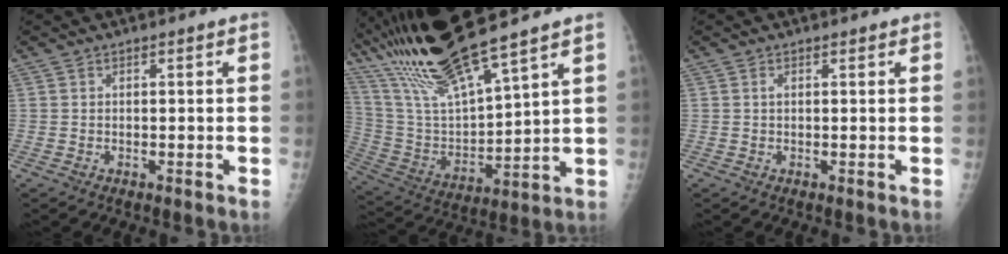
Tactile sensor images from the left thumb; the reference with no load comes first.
{"total": 20.5, "force": [16.0, 2.4, 12.6], "torque": [-0.225, -0.062, 0.316]}
{"total": 0.7, "force": [0.4, 0.4, 0.5], "torque": [-0.008, -0.001, 0.004]}